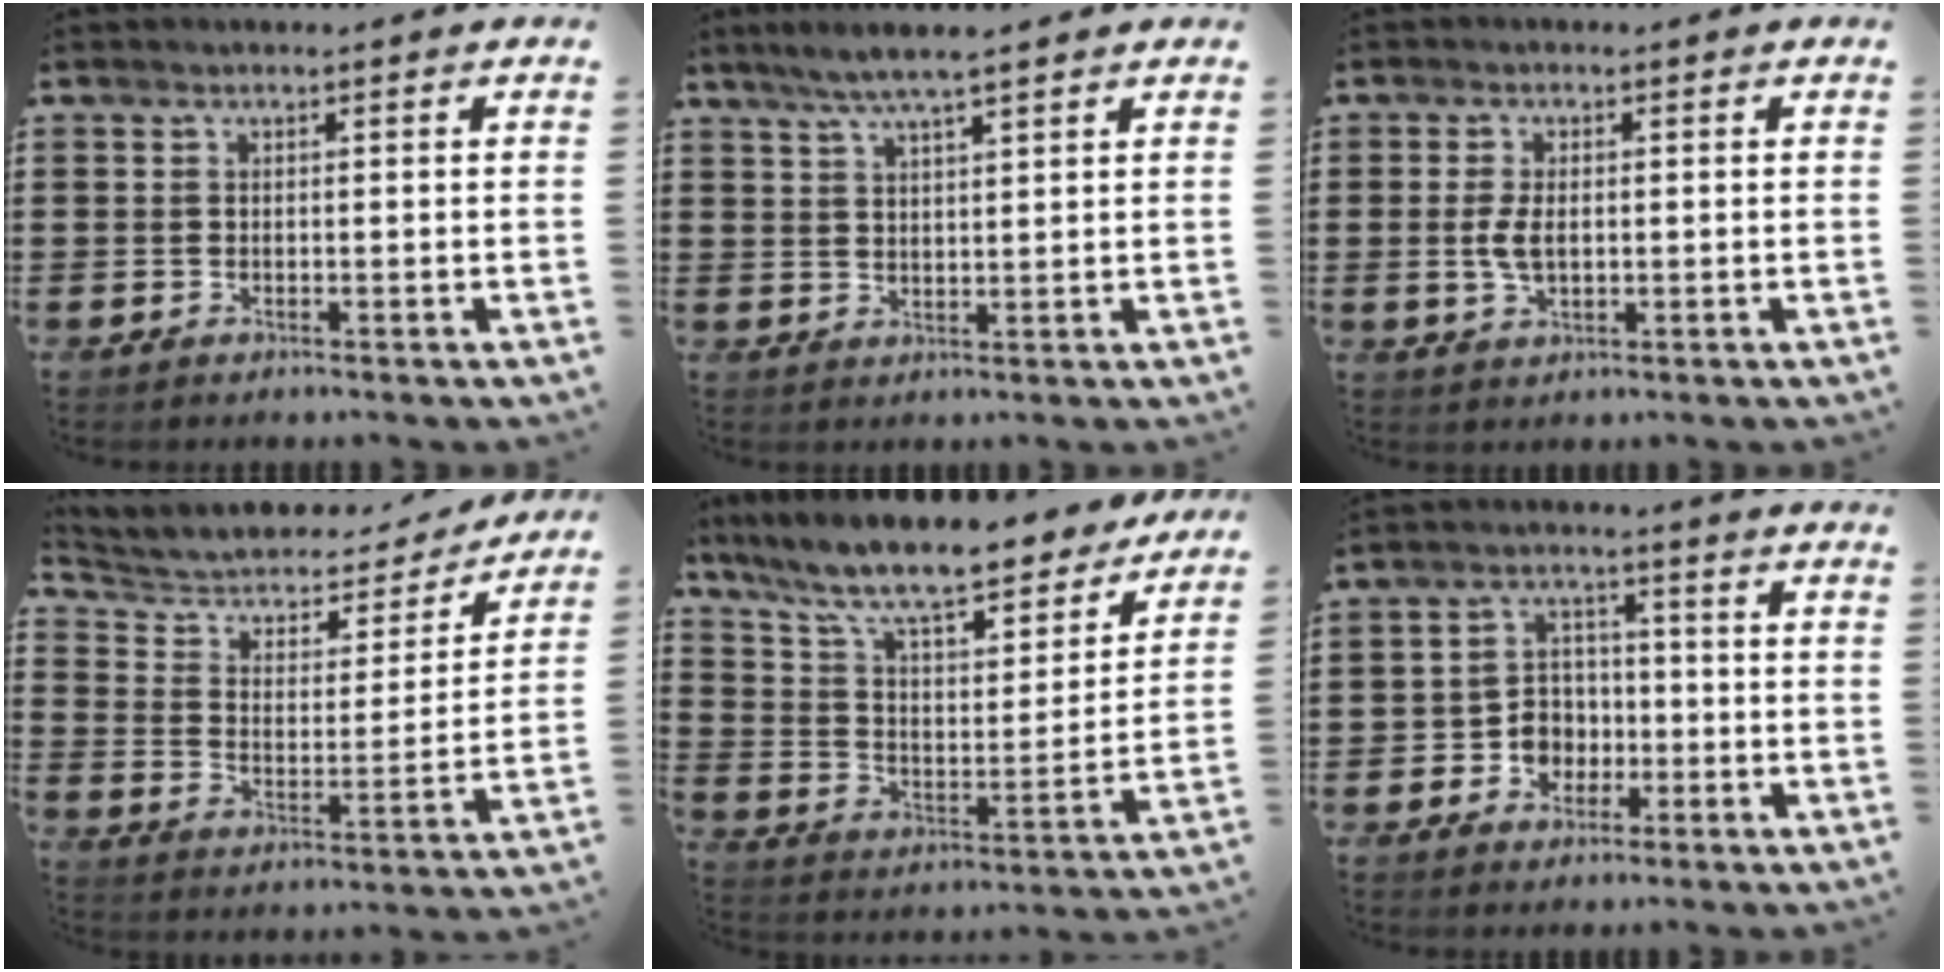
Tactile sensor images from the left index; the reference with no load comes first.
{"total": 4.9, "force": [3.9, 0.2, 2.9], "torque": [-0.065, -0.003, 0.069]}
{"total": 3.8, "force": [0.1, 2.0, 3.2], "torque": [-0.080, 0.000, -0.003]}
{"total": 4.2, "force": [3.2, 2.3, 1.6], "torque": [-0.055, -0.022, 0.045]}
{"total": 10.2, "force": [8.9, 1.1, 4.9], "torque": [-0.132, -0.058, 0.150]}
{"total": 5.2, "force": [-1.8, 4.4, 2.0], "torque": [-0.053, 0.011, -0.036]}